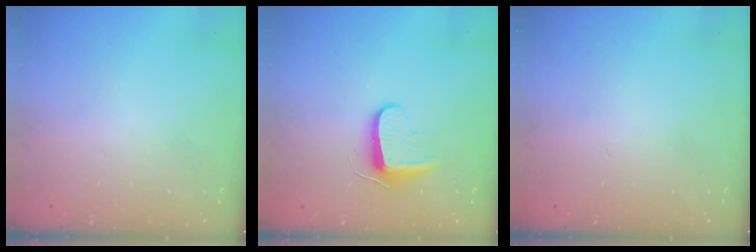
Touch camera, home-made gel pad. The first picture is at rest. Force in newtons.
{"total": 9.4, "press": 9.3, "slide": 0.9}
{"total": 0.0}